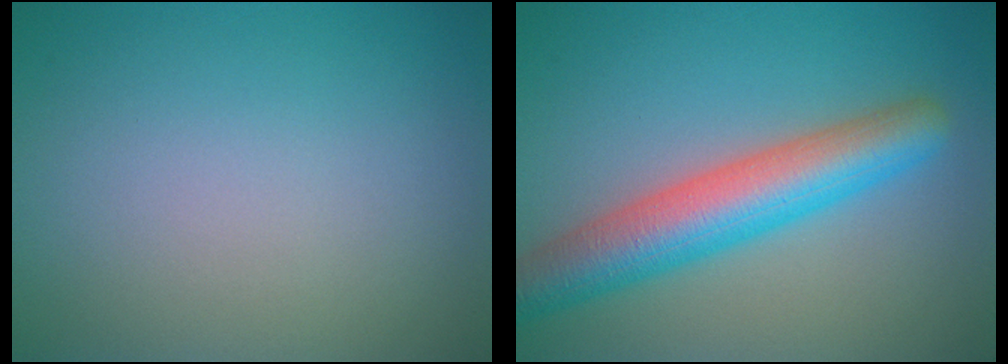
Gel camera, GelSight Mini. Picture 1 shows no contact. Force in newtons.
{"total": 7.1, "press": 7.1, "slide": 0.1}